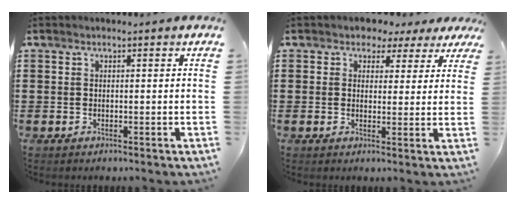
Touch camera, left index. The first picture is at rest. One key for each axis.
{"total": 2.8, "fx": 1.9, "fy": 2.1, "fz": 0.3, "tx": -0.014, "ty": 0.000, "tz": 0.029}